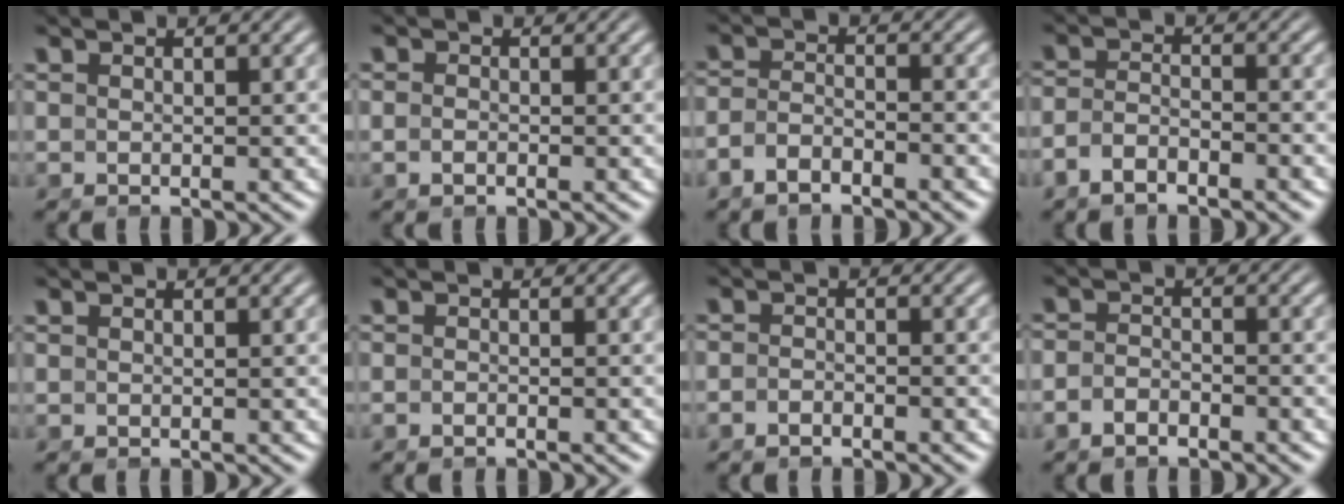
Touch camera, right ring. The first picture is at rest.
{"total": 0.8, "force": [-0.5, 0.0, 0.5], "torque": [-0.013, -0.006, -0.008]}
{"total": 3.3, "force": [-2.4, 1.6, 1.5], "torque": [-0.035, -0.013, -0.040]}
{"total": 3.2, "force": [-2.4, 1.5, 1.5], "torque": [-0.034, -0.012, -0.039]}
{"total": 0.0}
{"total": 0.9, "force": [-0.9, 0.0, 0.2], "torque": [-0.006, -0.001, -0.017]}
{"total": 1.6, "force": [-1.6, 0.3, 0.2], "torque": [-0.008, -0.005, -0.029]}
{"total": 2.2, "force": [-1.9, 0.9, 0.6], "torque": [-0.016, -0.010, -0.033]}